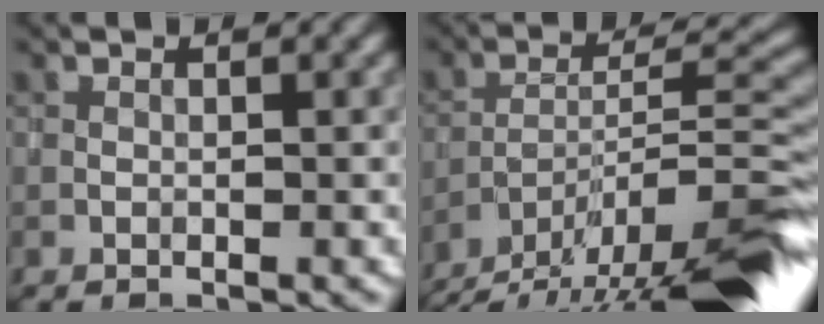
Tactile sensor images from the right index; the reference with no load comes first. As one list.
[{"total": 14.2, "force": [-11.4, 2.8, 8.0], "torque": [-0.130, 0.002, -0.177]}]